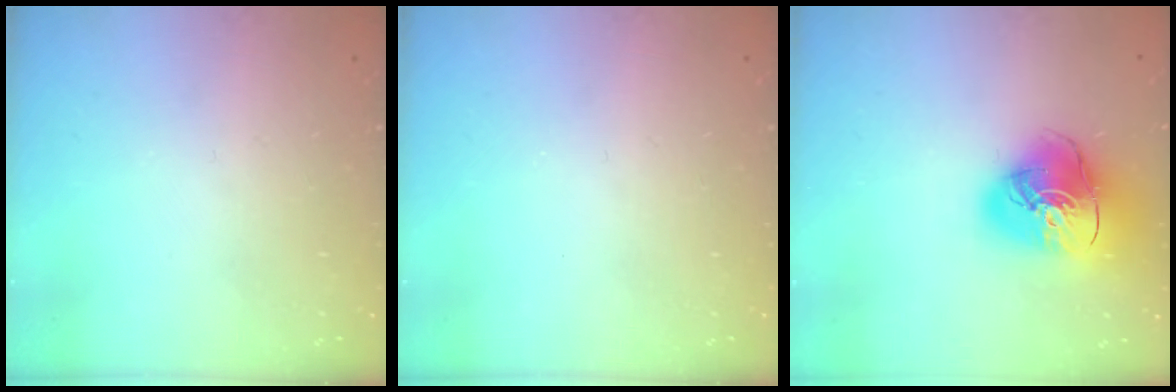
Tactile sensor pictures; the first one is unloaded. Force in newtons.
{"total": 0.0}
{"total": 16.7, "press": 16.5, "slide": 2.0}